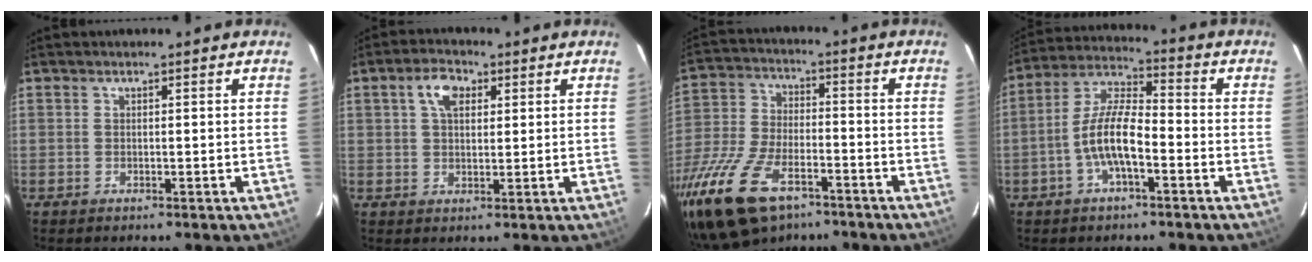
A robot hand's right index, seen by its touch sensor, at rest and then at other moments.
{"total": 5.2, "force": [2.0, 3.1, 3.6], "torque": [-0.064, 0.017, 0.036]}
{"total": 20.5, "force": [-12.8, 9.9, 12.5], "torque": [-0.283, -0.032, -0.234]}
{"total": 9.6, "force": [-3.4, 3.0, 8.4], "torque": [-0.178, 0.009, -0.066]}